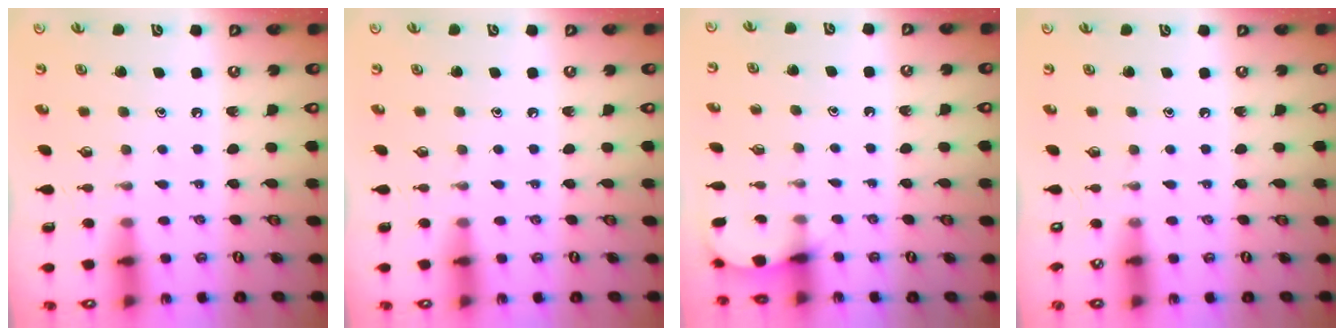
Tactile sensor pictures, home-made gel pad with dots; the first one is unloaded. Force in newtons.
{"total": 0.0}
{"total": 3.9, "press": 3.9, "slide": 0.3}
{"total": 0.0}